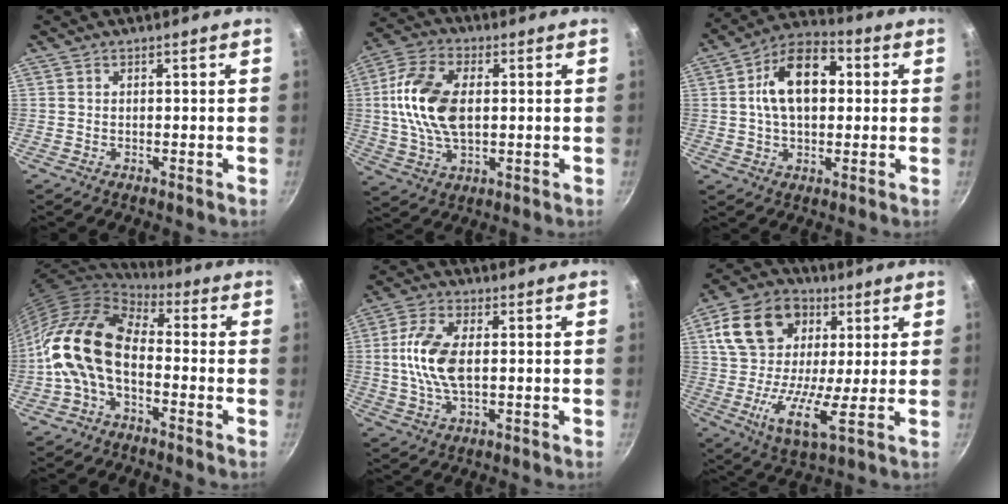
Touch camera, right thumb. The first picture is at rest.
{"total": 14.5, "force": [1.3, 8.5, 11.7], "torque": [-0.219, 0.012, 0.017]}
{"total": 14.3, "force": [2.3, 8.9, 10.9], "torque": [-0.150, 0.024, 0.022]}
{"total": 14.2, "force": [-2.2, 8.5, 11.2], "torque": [-0.192, 0.032, -0.058]}
{"total": 10.4, "force": [0.5, 5.4, 8.9], "torque": [-0.176, 0.011, 0.002]}
{"total": 18.3, "force": [5.5, 11.8, 12.9], "torque": [-0.215, -0.007, 0.076]}